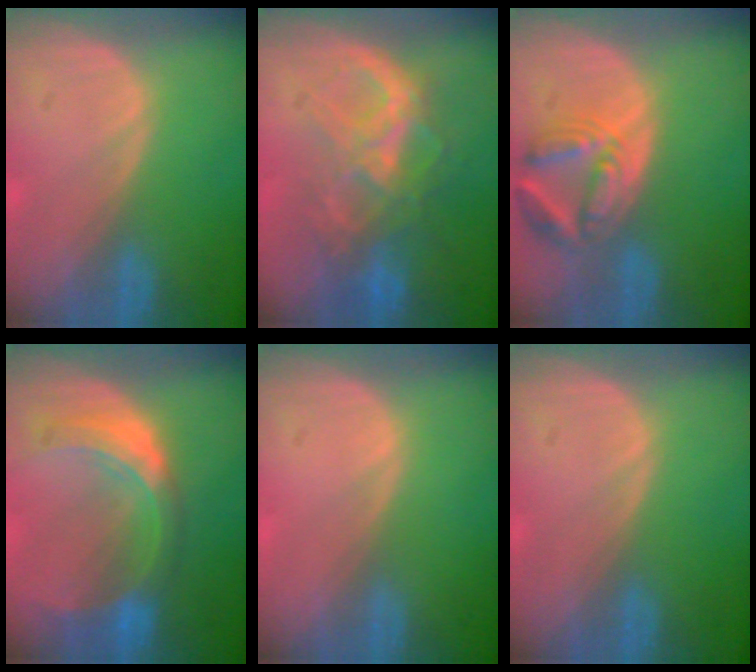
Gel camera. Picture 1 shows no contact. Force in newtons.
{"total": 8.1, "press": 7.6, "slide": 2.7}
{"total": 7.6, "press": 6.8, "slide": 3.4}
{"total": 8.1, "press": 7.2, "slide": 3.8}
{"total": 0.0}
{"total": 0.0}